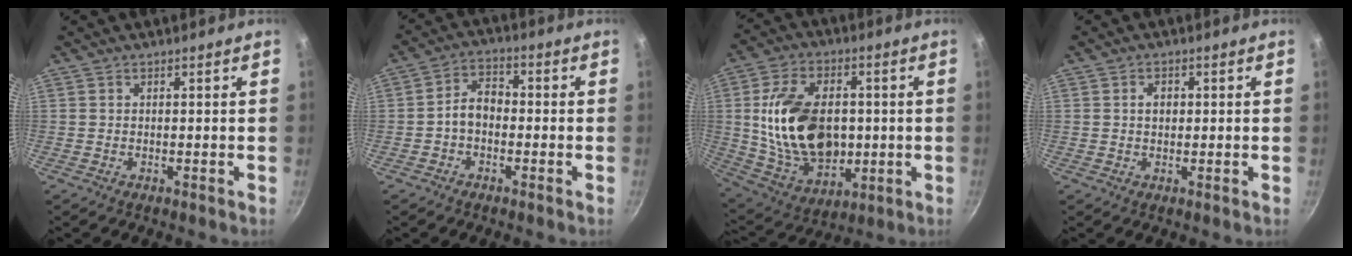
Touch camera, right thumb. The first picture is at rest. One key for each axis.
{"total": 5.4, "fx": -1.2, "fy": 3.7, "fz": 3.7, "tx": -0.049, "ty": 0.028, "tz": -0.030}
{"total": 21.3, "fx": 0.8, "fy": 14.3, "fz": 15.8, "tx": -0.264, "ty": 0.006, "tz": 0.028}
{"total": 2.6, "fx": 0.4, "fy": 1.9, "fz": 1.7, "tx": -0.015, "ty": 0.005, "tz": 0.004}